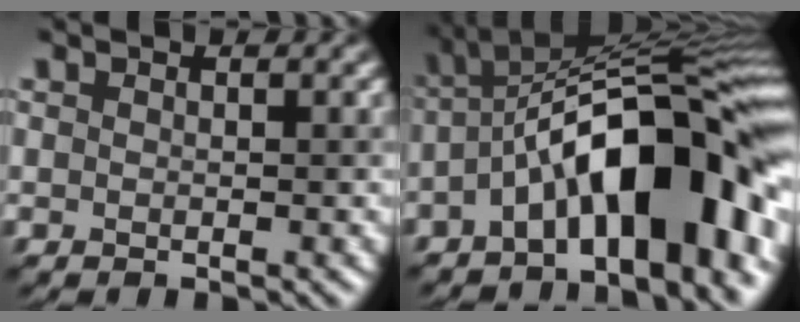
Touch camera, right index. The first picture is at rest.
{"total": 12.8, "force": [-3.8, 4.6, 11.3], "torque": [-0.160, 0.016, -0.062]}